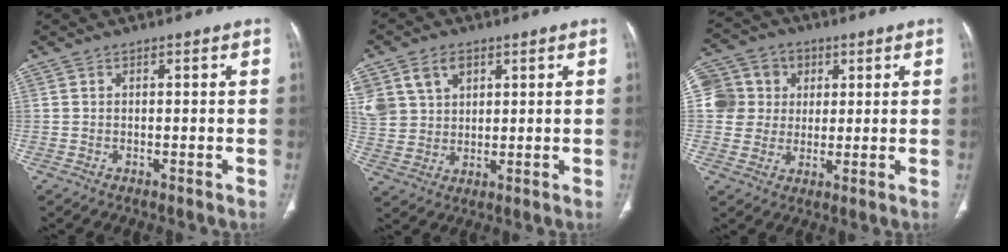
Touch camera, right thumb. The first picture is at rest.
{"total": 11.5, "force": [5.1, 8.6, 5.5], "torque": [-0.102, -0.002, 0.110]}
{"total": 11.5, "force": [2.7, 10.7, 3.4], "torque": [-0.043, 0.014, 0.045]}